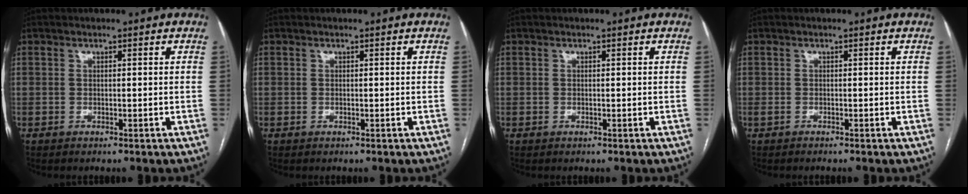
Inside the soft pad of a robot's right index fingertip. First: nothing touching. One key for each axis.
{"total": 0.0}
{"total": 0.0}
{"total": 1.0, "fx": -0.8, "fy": 0.0, "fz": 0.6, "tx": -0.005, "ty": -0.001, "tz": -0.006}